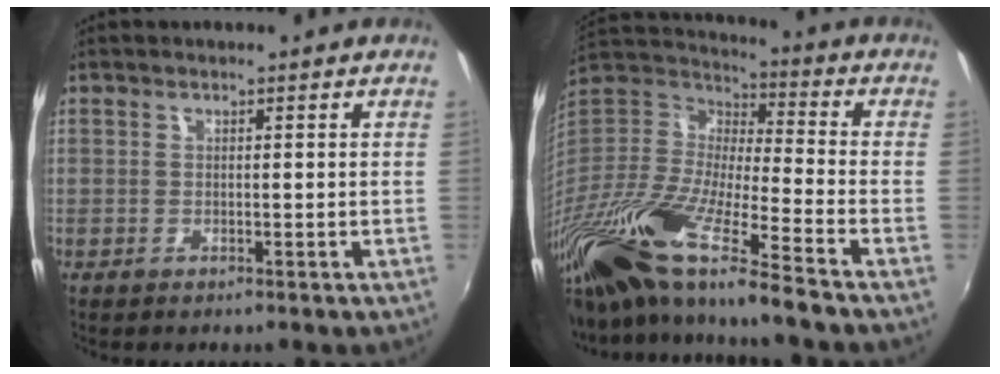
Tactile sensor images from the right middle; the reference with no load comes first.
{"total": 25.6, "force": [-18.3, 2.3, 17.7], "torque": [-0.315, -0.049, -0.348]}